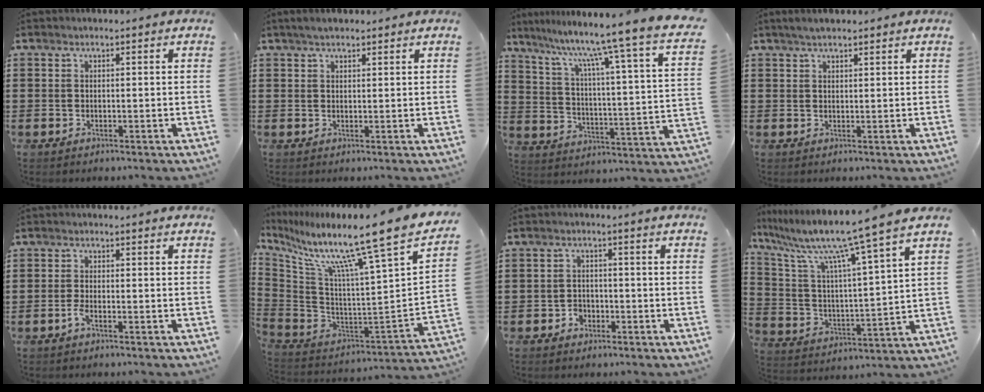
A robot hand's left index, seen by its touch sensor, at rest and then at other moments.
{"total": 1.9, "force": [1.5, 0.6, 0.9], "torque": [-0.020, 0.006, 0.029]}
{"total": 9.1, "force": [7.3, -1.8, 5.1], "torque": [-0.110, -0.073, 0.102]}
{"total": 2.0, "force": [1.7, 0.5, 0.9], "torque": [-0.020, 0.005, 0.031]}
{"total": 1.8, "force": [-0.9, 0.2, 1.5], "torque": [-0.043, -0.007, -0.021]}
{"total": 12.7, "force": [9.3, -0.8, 8.6], "torque": [-0.176, -0.085, 0.136]}
{"total": 1.9, "force": [-1.4, 1.3, 0.3], "torque": [-0.014, 0.002, -0.033]}
{"total": 10.3, "force": [8.3, -0.9, 6.0], "torque": [-0.151, -0.059, 0.127]}